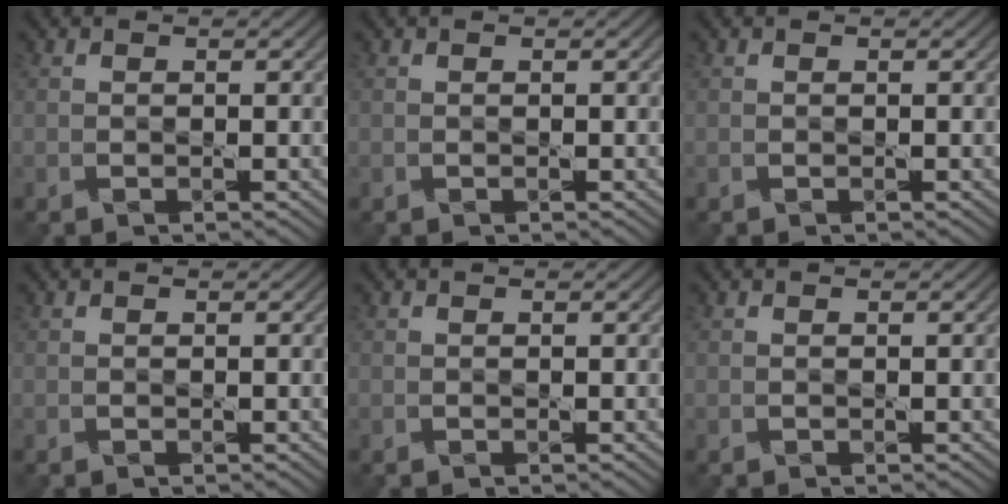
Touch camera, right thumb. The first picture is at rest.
{"total": 0.0}
{"total": 0.0}
{"total": 0.0}
{"total": 0.0}
{"total": 0.0}